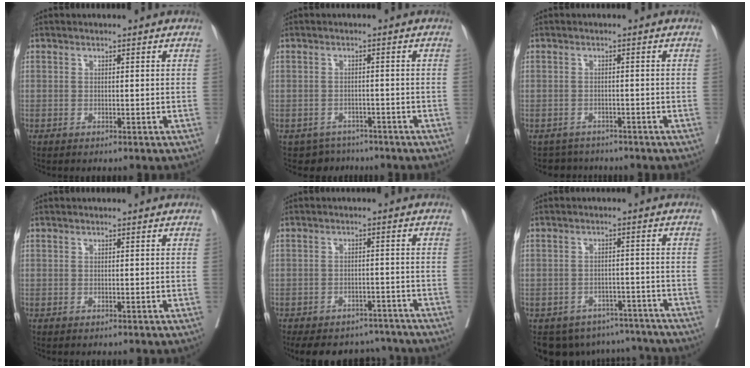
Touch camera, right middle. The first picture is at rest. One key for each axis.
{"total": 3.6, "fx": -2.9, "fy": 1.9, "fz": -0.7, "tx": 0.012, "ty": 0.006, "tz": -0.045}
{"total": 3.1, "fx": -2.8, "fy": 1.2, "fz": -0.7, "tx": 0.009, "ty": 0.000, "tz": -0.045}
{"total": 0.0}
{"total": 13.4, "fx": -11.7, "fy": 5.4, "fz": 3.7, "tx": -0.068, "ty": 0.009, "tz": -0.147}
{"total": 12.1, "fx": -10.3, "fy": 6.1, "fz": 1.9, "tx": -0.031, "ty": 0.014, "tz": -0.124}